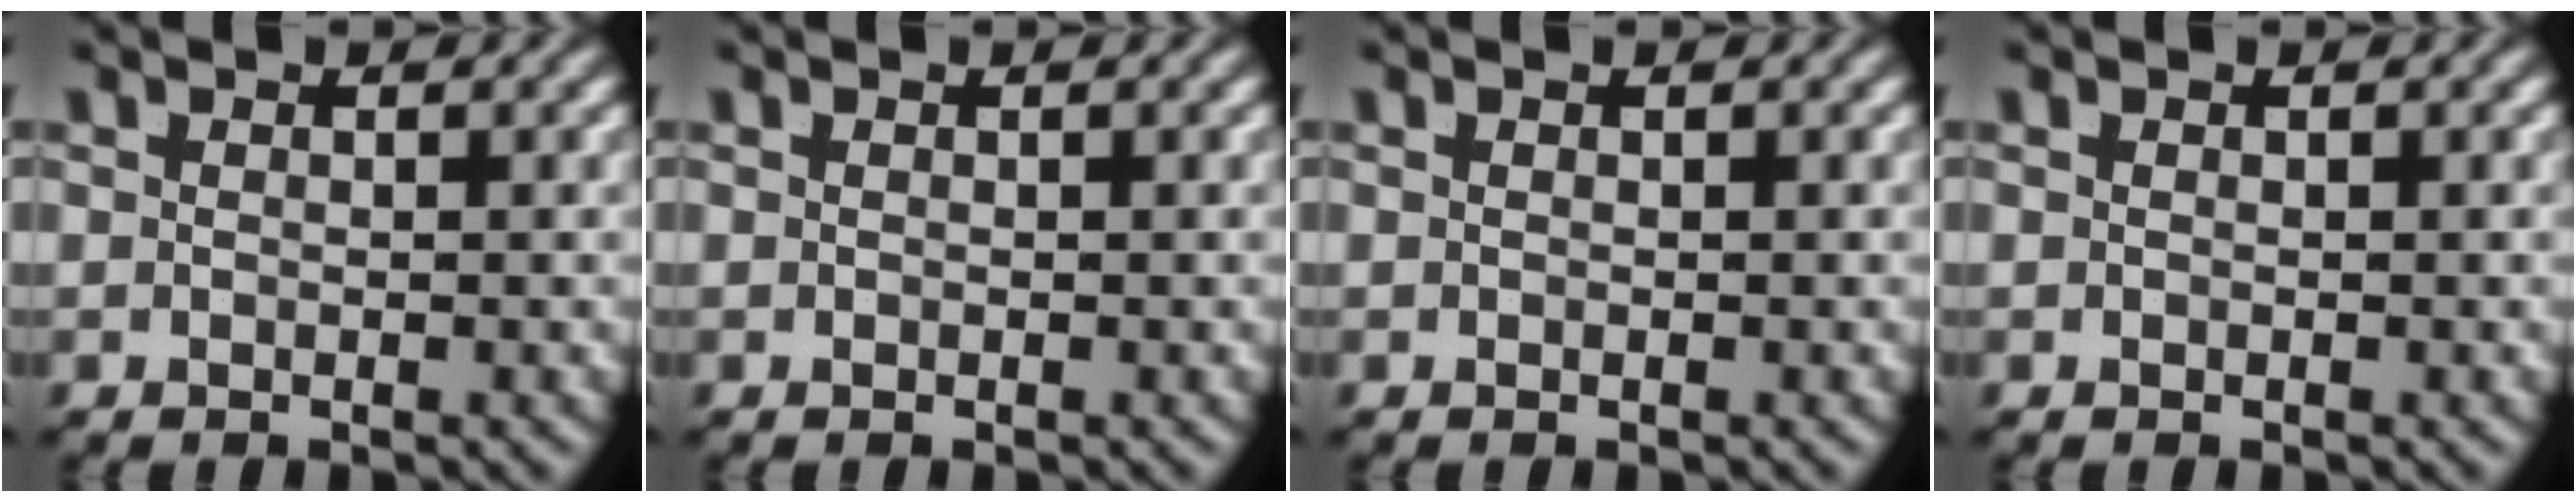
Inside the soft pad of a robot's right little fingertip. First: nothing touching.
{"total": 0.0}
{"total": 0.0}
{"total": 0.0}